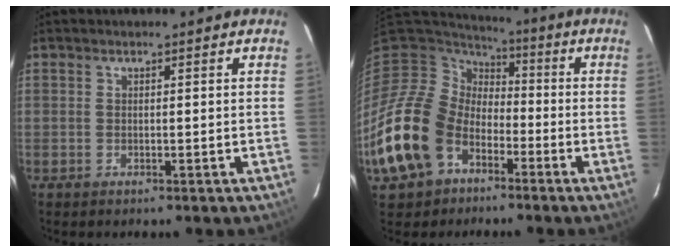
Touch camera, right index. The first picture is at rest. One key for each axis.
{"total": 20.0, "fx": -9.0, "fy": 14.9, "fz": 9.9, "tx": -0.258, "ty": -0.001, "tz": -0.159}